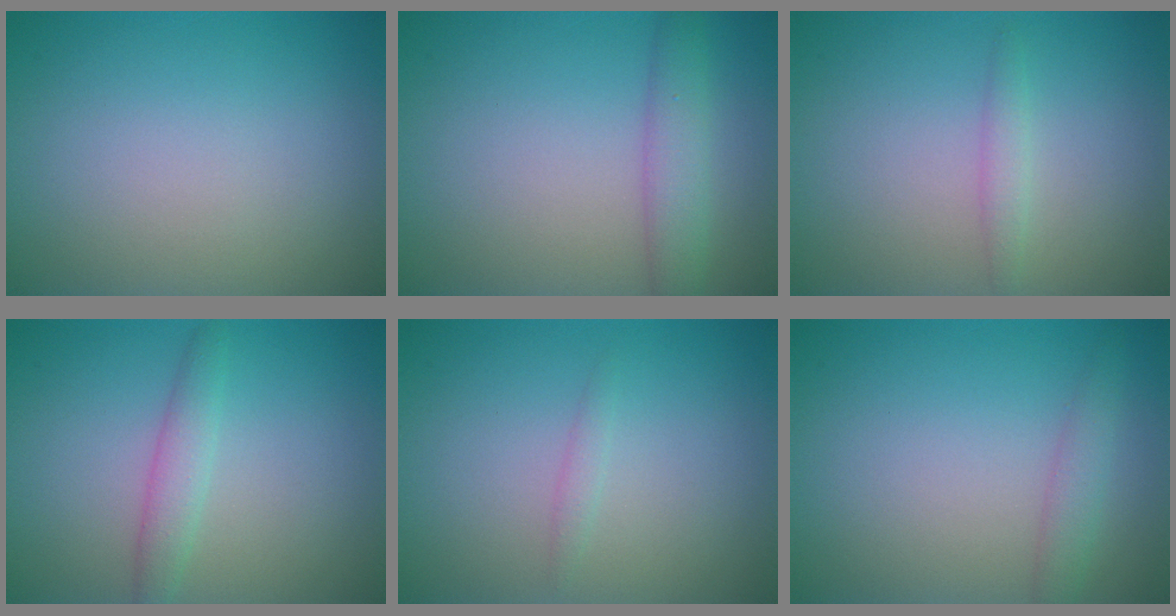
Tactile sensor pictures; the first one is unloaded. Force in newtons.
{"total": 3.0, "press": 3.0, "slide": 0.1}
{"total": 1.3, "press": 1.3, "slide": 0.0}
{"total": 2.0, "press": 2.0, "slide": 0.1}
{"total": 0.7, "press": 0.7, "slide": 0.0}
{"total": 1.7, "press": 1.7, "slide": 0.1}